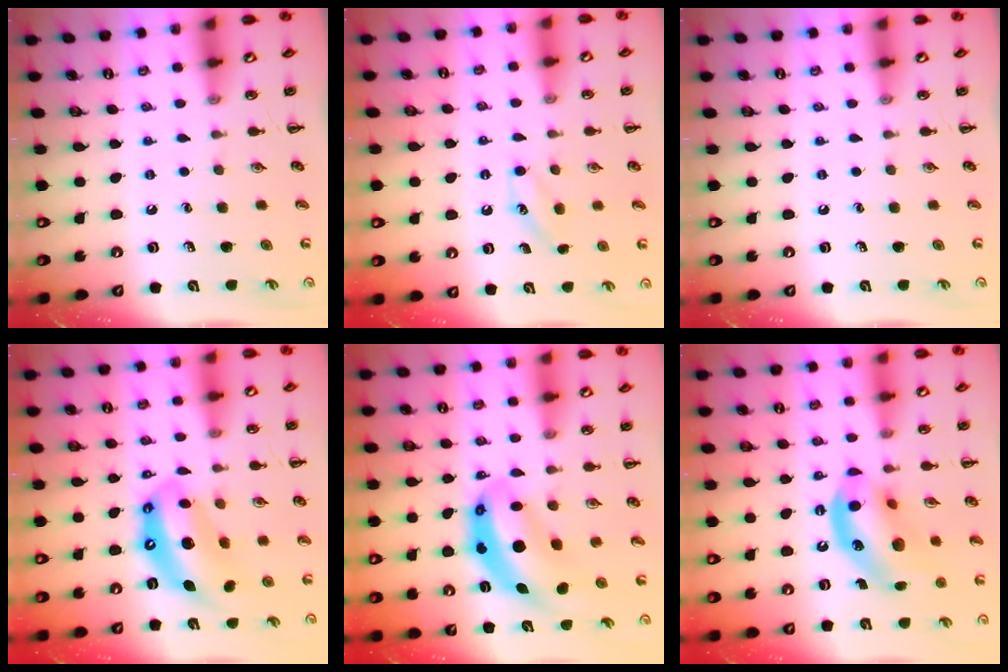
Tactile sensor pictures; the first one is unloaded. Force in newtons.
{"total": 6.2, "press": 6.0, "slide": 1.7}
{"total": 0.0}
{"total": 12.8, "press": 12.4, "slide": 3.2}
{"total": 9.4, "press": 9.1, "slide": 2.5}
{"total": 13.9, "press": 13.5, "slide": 3.5}